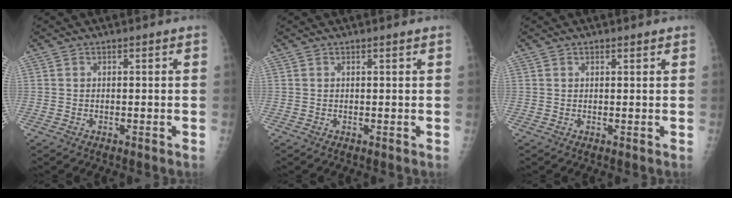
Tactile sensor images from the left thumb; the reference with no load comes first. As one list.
[{"total": 0.6, "force": [0.4, -0.1, 0.3], "torque": [-0.013, -0.001, 0.011]}, {"total": 0.7, "force": [0.5, 0.4, 0.2], "torque": [0.005, -0.001, 0.005]}]